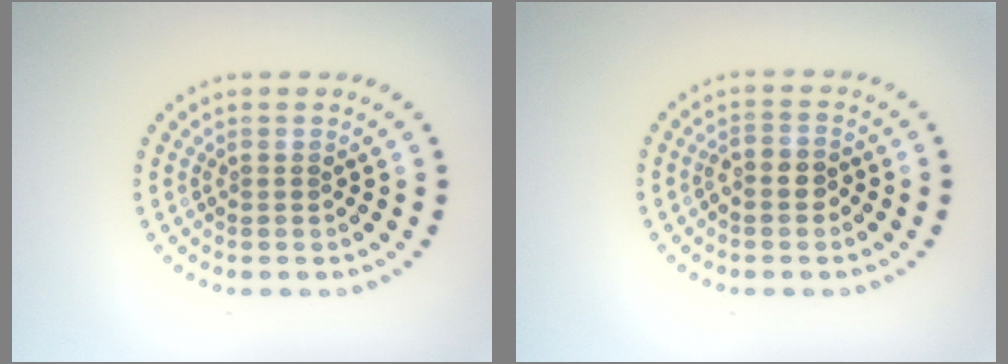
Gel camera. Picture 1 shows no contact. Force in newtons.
{"total": 2.0, "press": 1.8, "slide": 1.0}